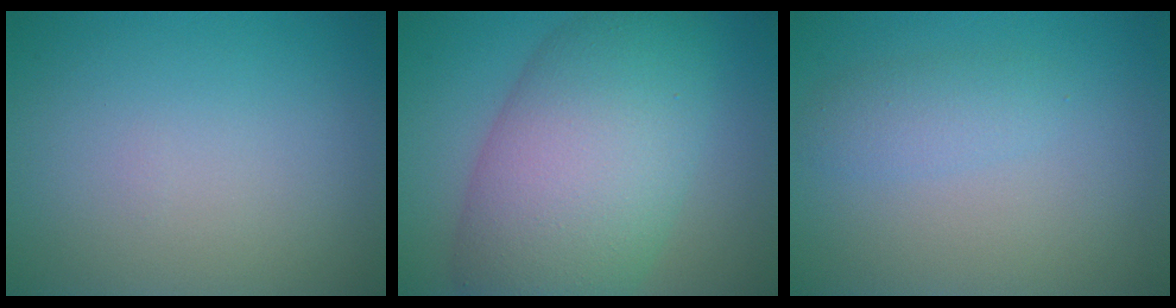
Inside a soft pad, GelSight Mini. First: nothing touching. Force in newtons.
{"total": 11.8, "press": 11.8, "slide": 0.4}
{"total": 1.8, "press": 1.8, "slide": 0.0}